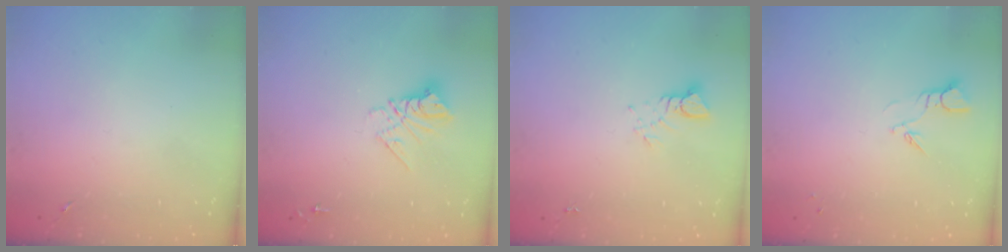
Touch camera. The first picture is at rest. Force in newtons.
{"total": 10.4, "press": 10.4, "slide": 0.9}
{"total": 3.5, "press": 3.5, "slide": 0.3}
{"total": 3.0, "press": 3.0, "slide": 0.3}